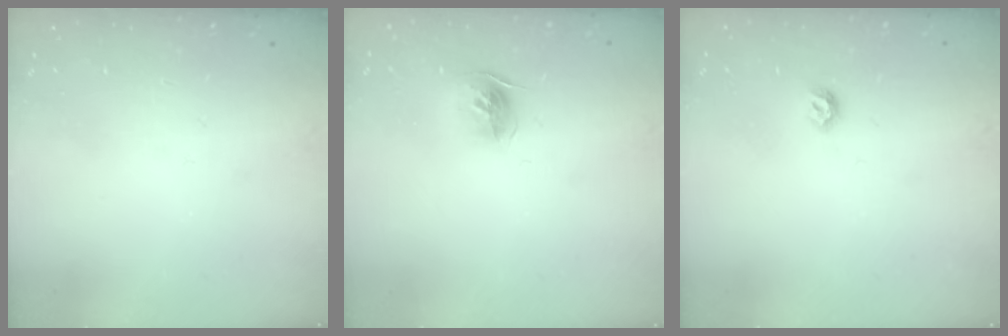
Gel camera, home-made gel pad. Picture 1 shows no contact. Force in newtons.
{"total": 10.3, "press": 10.3, "slide": 0.6}
{"total": 5.0, "press": 4.9, "slide": 1.1}